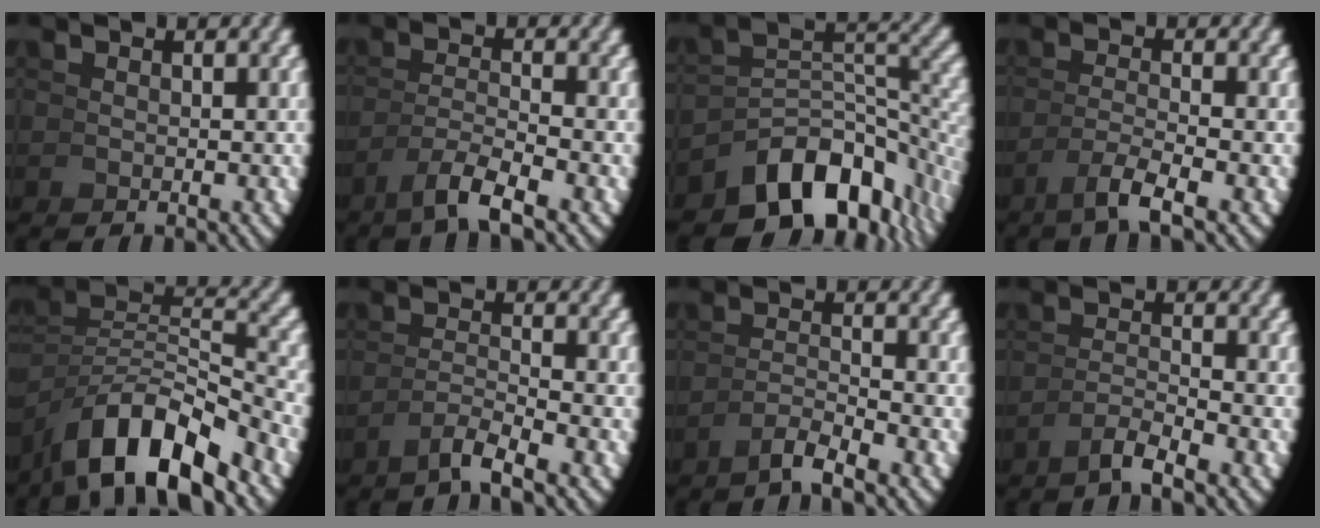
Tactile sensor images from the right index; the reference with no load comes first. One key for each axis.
{"total": 3.2, "fx": -1.9, "fy": 0.2, "fz": 2.6, "tx": -0.047, "ty": -0.006, "tz": -0.027}
{"total": 11.6, "fx": -5.4, "fy": 6.4, "fz": 8.0, "tx": -0.123, "ty": -0.043, "tz": -0.056}
{"total": 2.9, "fx": -1.5, "fy": -0.5, "fz": 2.4, "tx": -0.043, "ty": -0.005, "tz": -0.020}
{"total": 8.2, "fx": -2.4, "fy": 4.8, "fz": 6.1, "tx": -0.114, "ty": -0.026, "tz": -0.022}
{"total": 2.5, "fx": -1.9, "fy": -0.4, "fz": 1.7, "tx": -0.020, "ty": 0.002, "tz": -0.034}
{"total": 2.4, "fx": -1.9, "fy": -0.7, "fz": 1.3, "tx": -0.011, "ty": 0.005, "tz": -0.036}
{"total": 2.3, "fx": -1.7, "fy": -0.7, "fz": 1.4, "tx": -0.014, "ty": 0.004, "tz": -0.034}